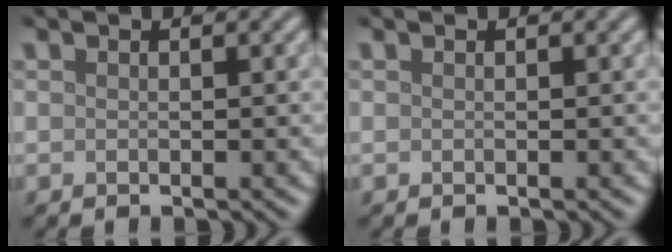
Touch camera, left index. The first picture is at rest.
{"total": 0.0}